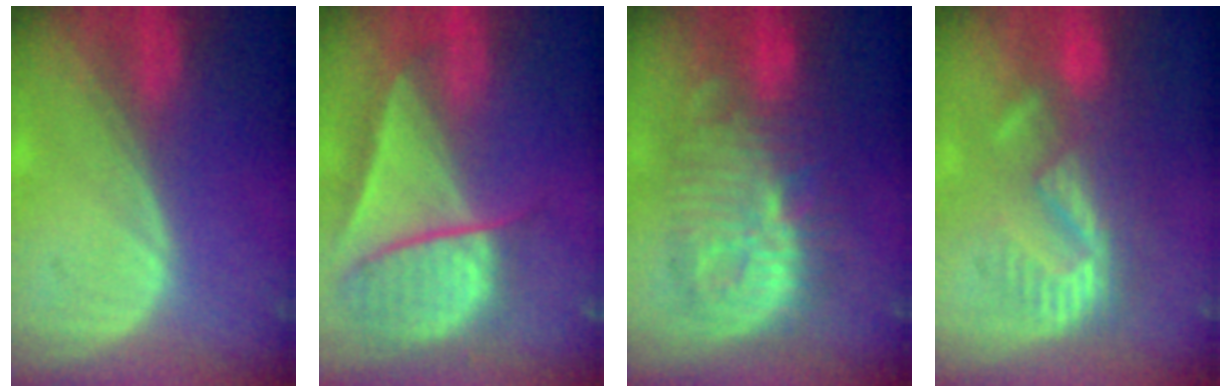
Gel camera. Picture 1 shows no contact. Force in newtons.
{"total": 9.4, "press": 8.1, "slide": 4.8}
{"total": 11.1, "press": 11.1, "slide": 0.7}
{"total": 8.7, "press": 8.1, "slide": 3.0}